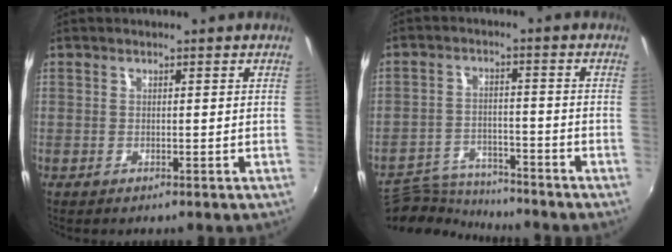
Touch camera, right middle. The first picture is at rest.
{"total": 12.7, "force": [-12.0, 2.0, 3.5], "torque": [-0.093, -0.001, -0.207]}